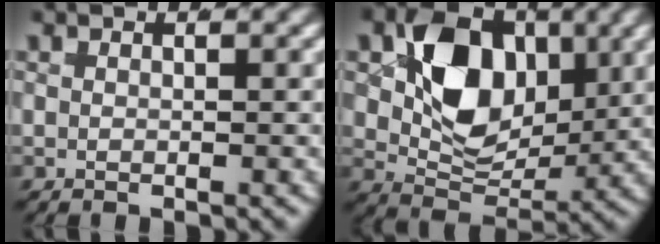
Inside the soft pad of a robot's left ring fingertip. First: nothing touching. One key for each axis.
{"total": 9.6, "fx": 1.6, "fy": 7.1, "fz": 6.2, "tx": -0.119, "ty": -0.020, "tz": 0.022}